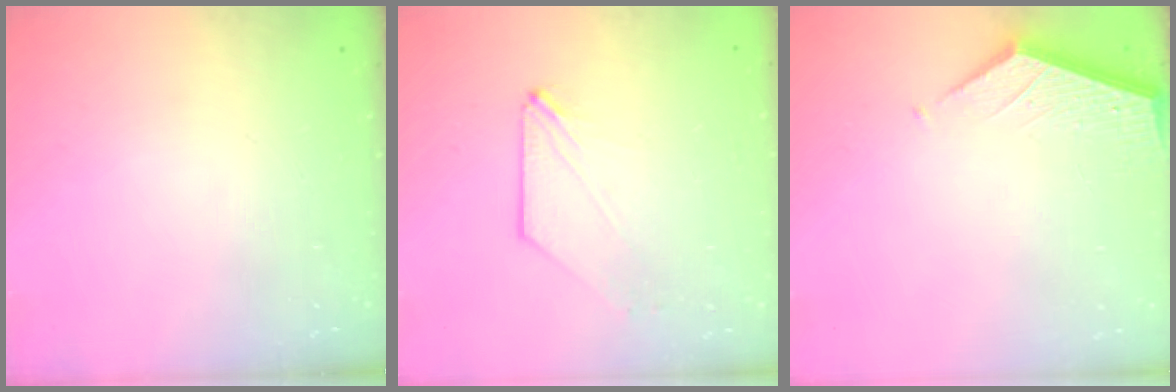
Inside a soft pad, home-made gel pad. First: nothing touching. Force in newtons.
{"total": 1.3, "press": 1.3, "slide": 0.3}
{"total": 3.6, "press": 3.6, "slide": 0.4}